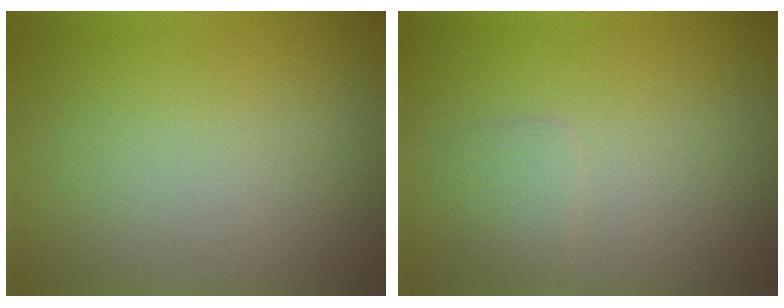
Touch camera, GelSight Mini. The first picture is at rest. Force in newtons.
{"total": 1.3, "press": 1.3, "slide": 0.1}